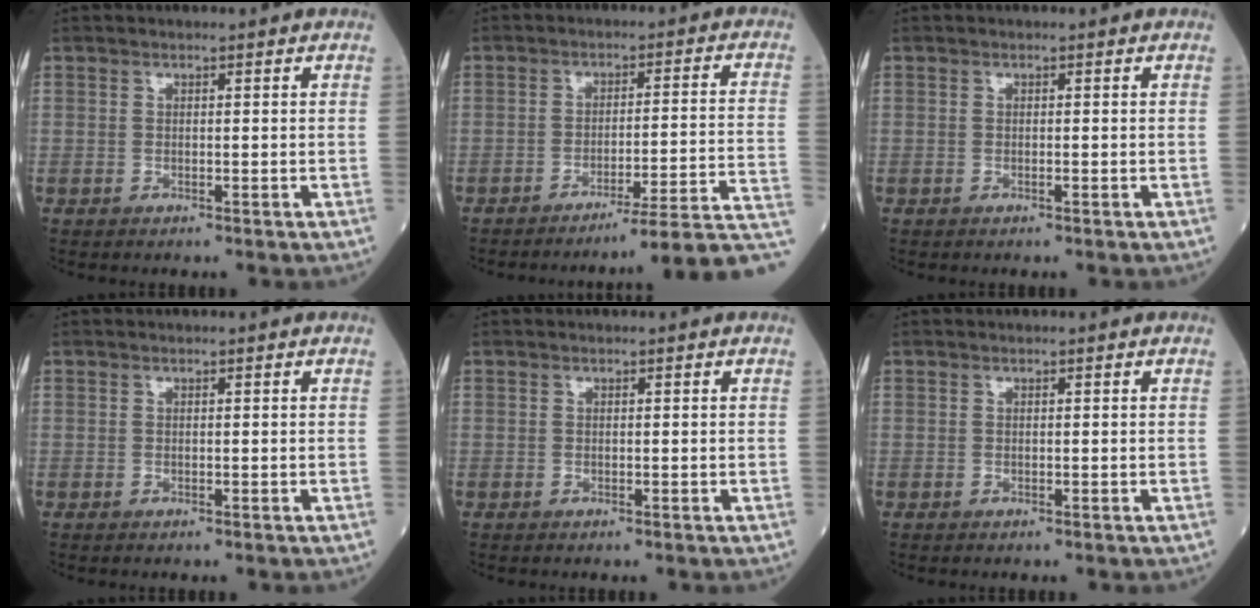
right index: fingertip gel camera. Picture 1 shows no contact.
{"total": 12.3, "force": [-9.9, -2.3, 7.0], "torque": [-0.045, 0.013, -0.129]}
{"total": 0.0}
{"total": 0.0}
{"total": 0.0}
{"total": 0.0}